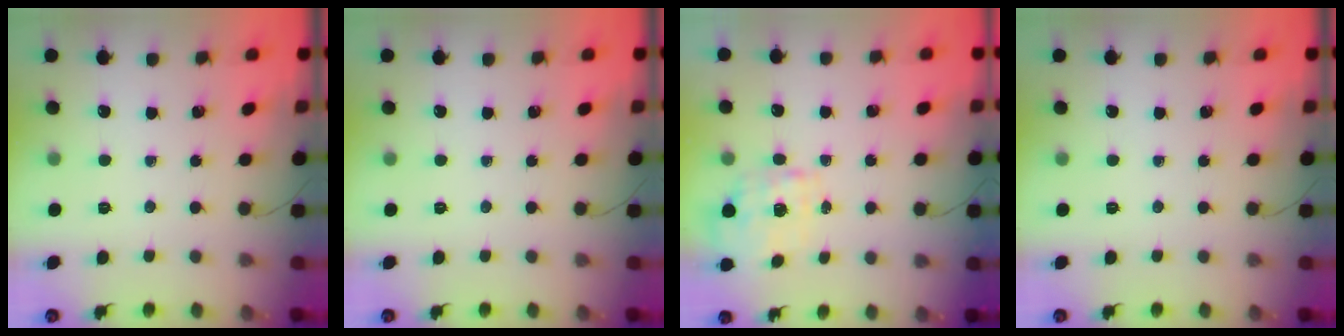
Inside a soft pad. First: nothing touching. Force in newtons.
{"total": 0.0}
{"total": 1.8, "press": 1.7, "slide": 0.6}
{"total": 0.0}